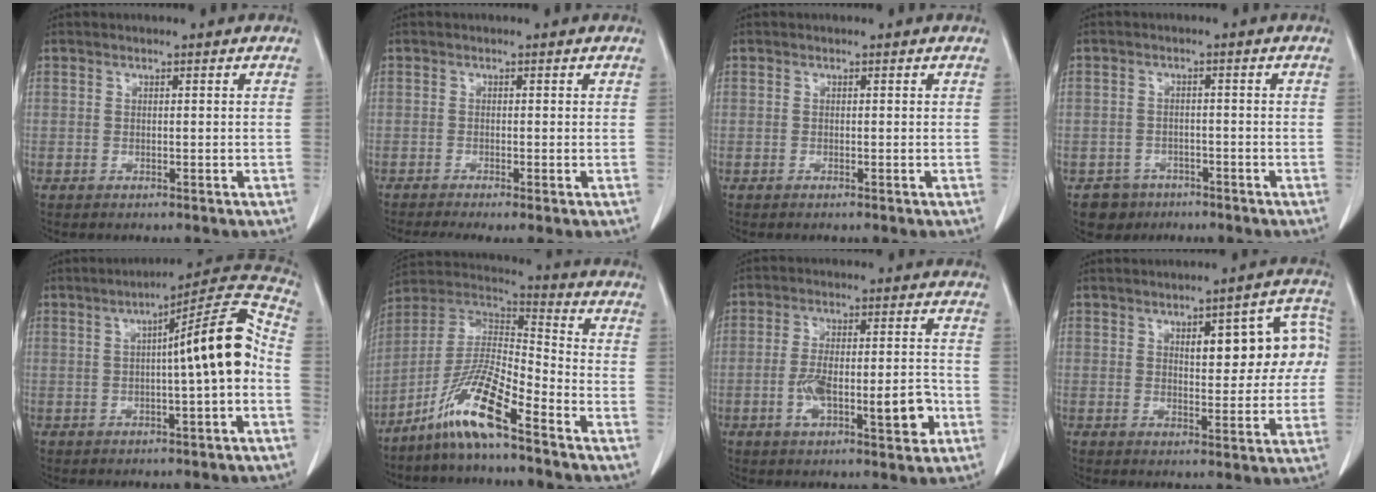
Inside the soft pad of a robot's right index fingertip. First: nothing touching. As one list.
[{"total": 3.2, "force": [-2.0, 0.5, 2.5], "torque": [-0.042, -0.009, -0.035]}, {"total": 0.0}, {"total": 3.9, "force": [-2.5, 3.0, -0.3], "torque": [0.006, 0.011, -0.039]}, {"total": 11.3, "force": [-0.5, 0.5, 11.3], "torque": [-0.155, 0.031, -0.011]}, {"total": 12.3, "force": [-8.2, 0.8, 9.1], "torque": [-0.185, 0.000, -0.161]}, {"total": 10.7, "force": [-3.5, 3.0, 9.7], "torque": [-0.161, 0.015, -0.051]}, {"total": 10.8, "force": [2.4, 4.1, 9.7], "torque": [-0.112, 0.033, 0.033]}]